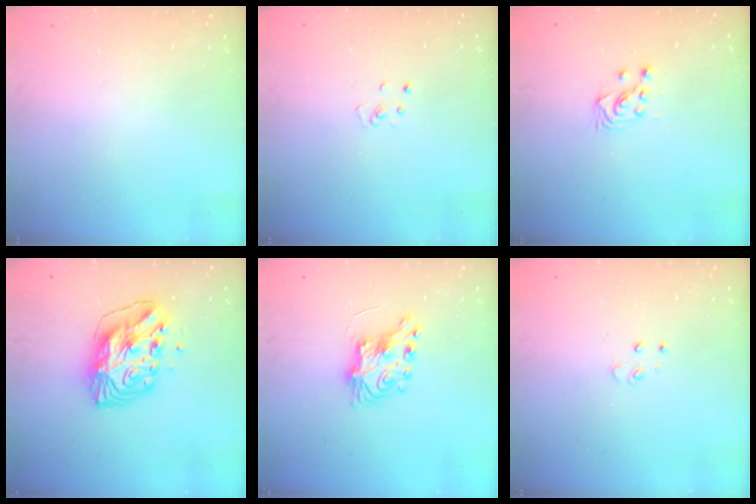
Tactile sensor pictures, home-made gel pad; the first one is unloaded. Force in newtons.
{"total": 2.3, "press": 2.3, "slide": 0.2}
{"total": 2.6, "press": 2.6, "slide": 0.3}
{"total": 11.2, "press": 11.2, "slide": 1.1}
{"total": 7.5, "press": 7.5, "slide": 0.2}
{"total": 4.1, "press": 4.1, "slide": 0.5}